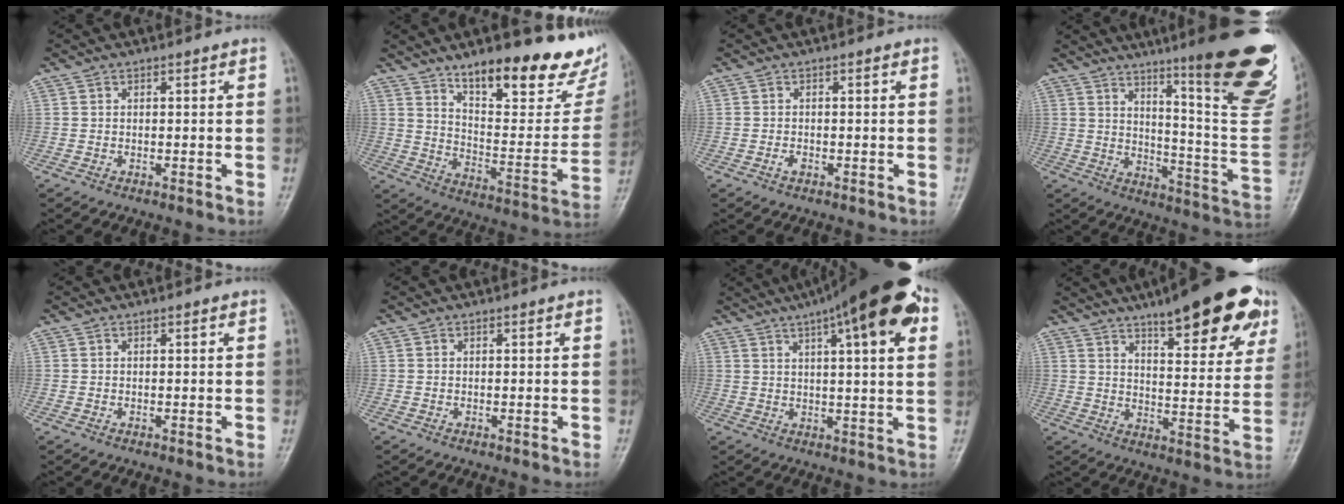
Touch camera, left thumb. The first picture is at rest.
{"total": 24.9, "force": [17.2, 8.6, 15.9], "torque": [-0.168, -0.096, 0.252]}
{"total": 1.1, "force": [-0.5, 0.6, 0.7], "torque": [-0.012, 0.001, -0.011]}
{"total": 26.9, "force": [15.0, 4.2, 21.9], "torque": [-0.238, -0.077, 0.214]}
{"total": 0.0}
{"total": 0.0}
{"total": 19.5, "force": [9.5, 4.9, 16.3], "torque": [-0.231, 0.007, 0.134]}
{"total": 21.2, "force": [13.4, 6.1, 15.3], "torque": [-0.174, -0.042, 0.184]}